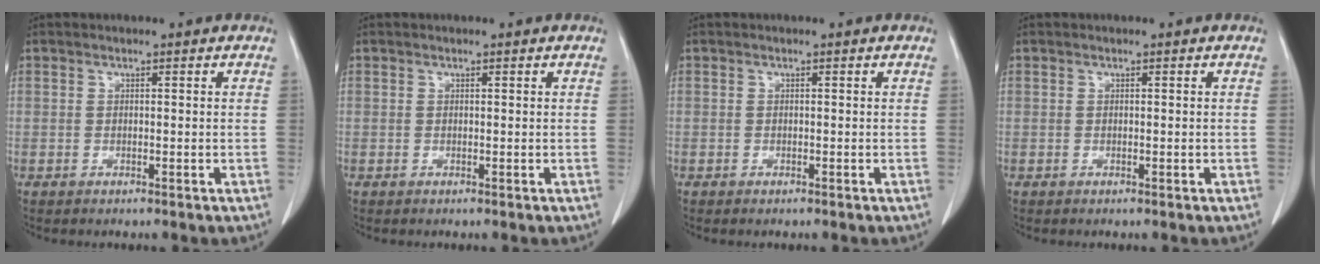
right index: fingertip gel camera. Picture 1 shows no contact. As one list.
[{"total": 0.0}, {"total": 0.0}, {"total": 0.0}]